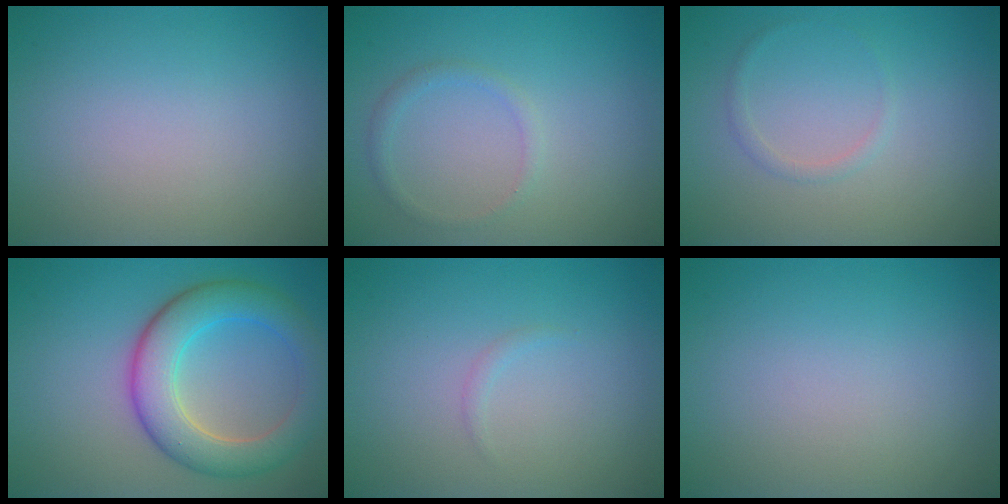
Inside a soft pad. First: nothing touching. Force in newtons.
{"total": 1.1, "press": 1.1, "slide": 0.1}
{"total": 0.8, "press": 0.8, "slide": 0.0}
{"total": 6.5, "press": 6.5, "slide": 0.3}
{"total": 0.5, "press": 0.5, "slide": 0.1}
{"total": 0.0}